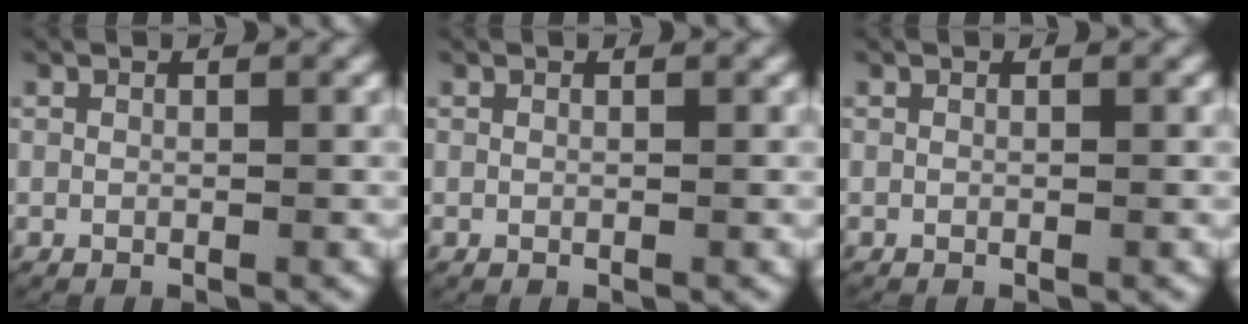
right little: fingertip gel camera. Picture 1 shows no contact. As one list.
[{"total": 0.0}, {"total": 0.0}]